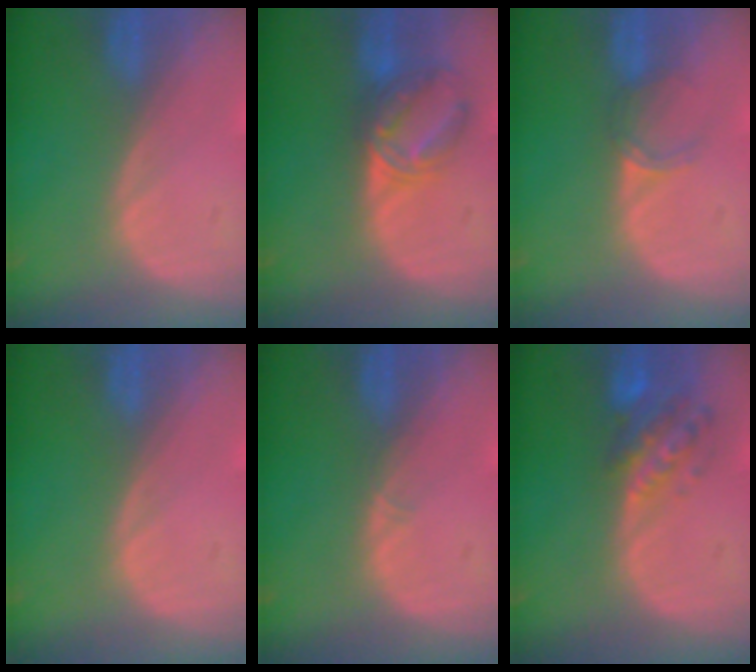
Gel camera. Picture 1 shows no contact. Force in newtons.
{"total": 6.6, "press": 6.2, "slide": 2.2}
{"total": 2.5, "press": 2.0, "slide": 1.4}
{"total": 0.0}
{"total": 0.6, "press": 0.5, "slide": 0.4}
{"total": 6.1, "press": 5.8, "slide": 2.0}